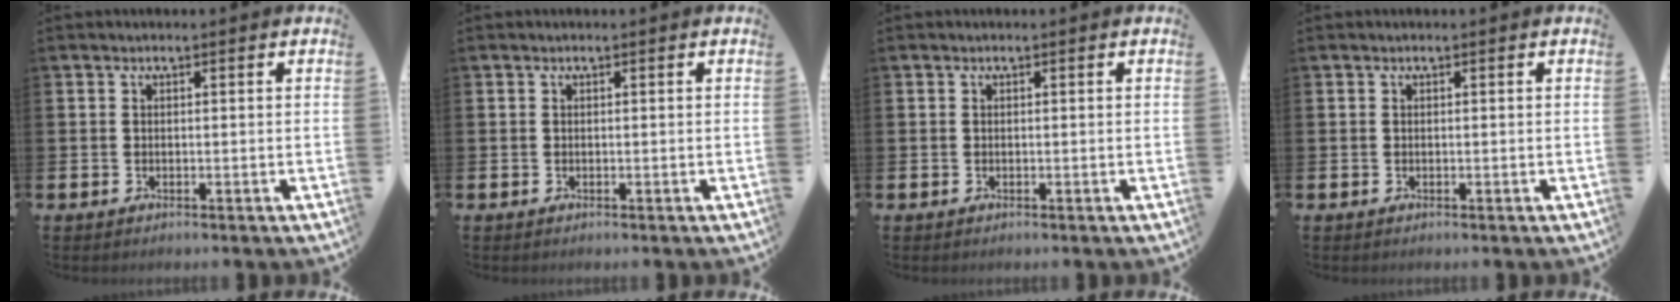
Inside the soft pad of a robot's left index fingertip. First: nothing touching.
{"total": 0.0}
{"total": 0.0}
{"total": 0.0}